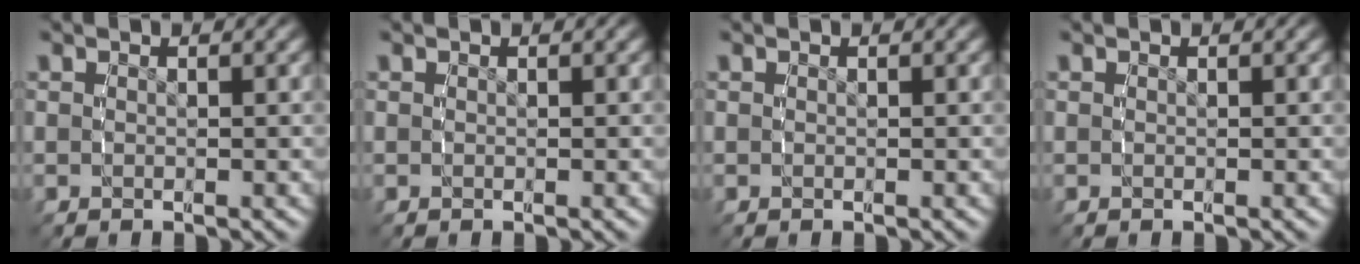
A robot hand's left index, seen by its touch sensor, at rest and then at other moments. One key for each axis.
{"total": 0.0}
{"total": 0.0}
{"total": 0.0}